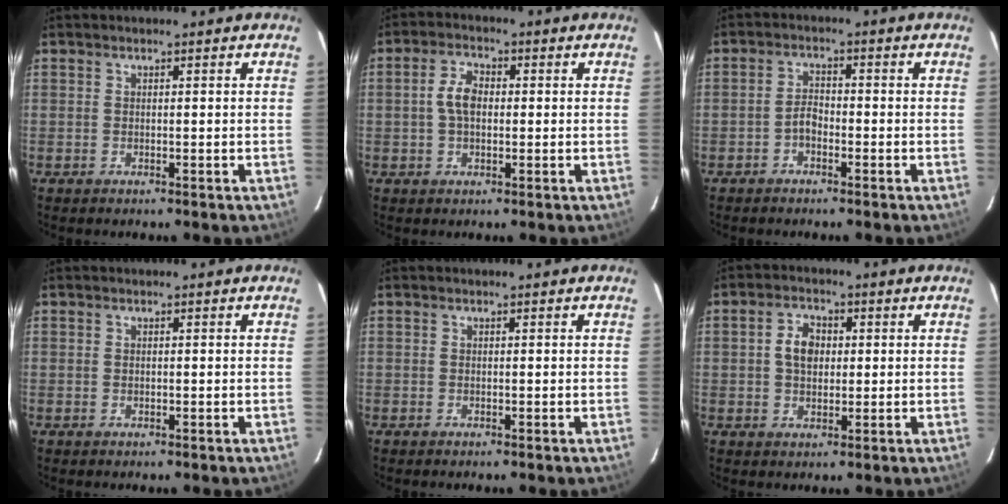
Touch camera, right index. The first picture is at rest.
{"total": 4.9, "force": [0.1, 3.0, 3.9], "torque": [-0.078, 0.012, 0.004]}
{"total": 2.5, "force": [-1.6, 1.3, 1.4], "torque": [-0.030, 0.009, -0.031]}
{"total": 0.5, "force": [0.0, 0.4, 0.3], "torque": [-0.005, 0.001, 0.001]}
{"total": 0.0}
{"total": 5.1, "force": [0.6, 3.6, 3.4], "torque": [-0.063, 0.014, 0.011]}